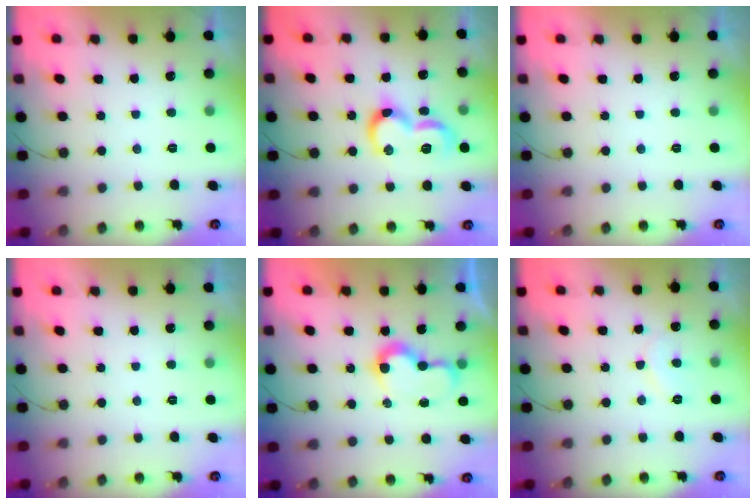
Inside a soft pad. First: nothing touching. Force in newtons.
{"total": 12.6, "press": 12.6, "slide": 1.2}
{"total": 0.0}
{"total": 0.0}
{"total": 7.0, "press": 7.0, "slide": 0.1}
{"total": 6.5, "press": 6.5, "slide": 0.7}